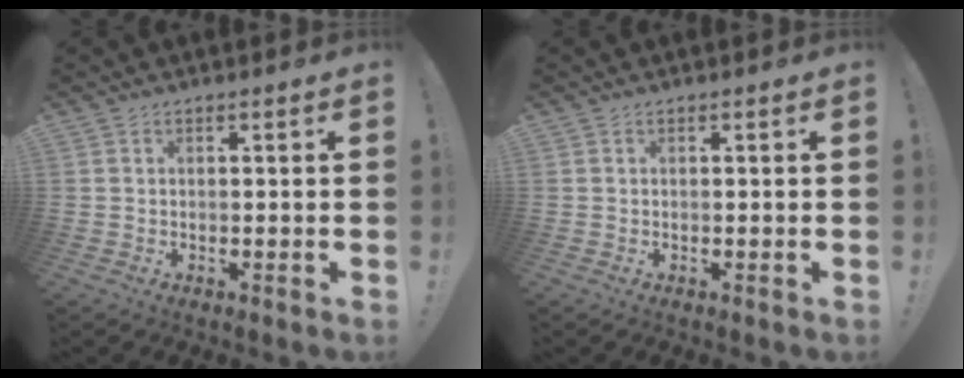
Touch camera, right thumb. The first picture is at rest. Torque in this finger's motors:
{"motor_torque": [0.00, 0.00, -0.06, 0.06, 0.00]}